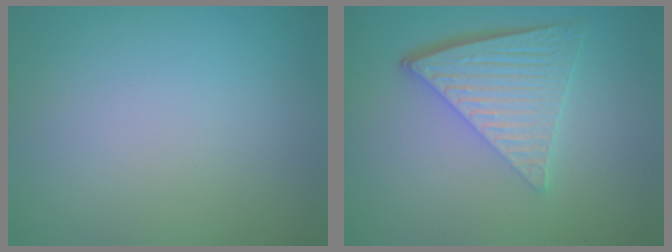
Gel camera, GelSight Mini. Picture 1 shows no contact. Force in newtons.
{"total": 6.5, "press": 4.4, "slide": 4.8}